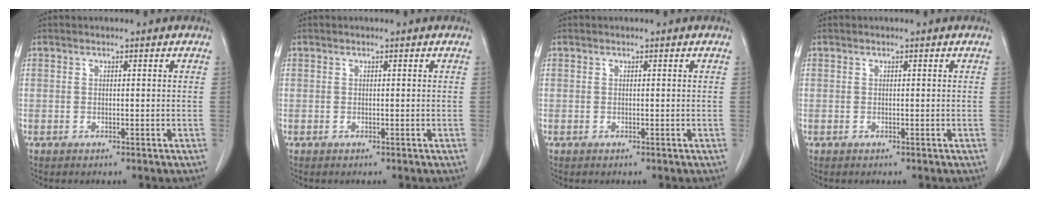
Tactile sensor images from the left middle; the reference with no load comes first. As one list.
[{"total": 0.0}, {"total": 0.0}, {"total": 0.0}]